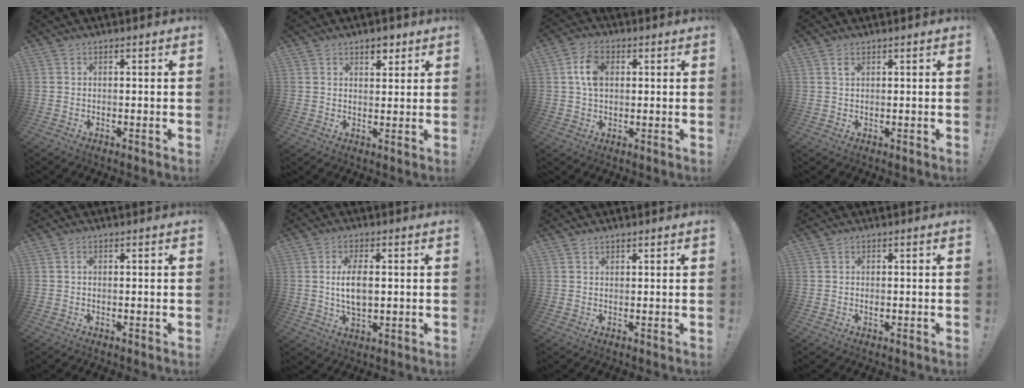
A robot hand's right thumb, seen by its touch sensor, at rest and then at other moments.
{"total": 4.5, "force": [2.9, 2.6, 2.2], "torque": [-0.012, -0.014, 0.048]}
{"total": 7.7, "force": [1.6, 5.2, 5.4], "torque": [-0.102, 0.010, 0.031]}
{"total": 1.4, "force": [0.7, 0.6, 1.1], "torque": [-0.013, -0.003, 0.010]}
{"total": 0.6, "force": [-0.1, 0.4, 0.5], "torque": [-0.016, 0.005, -0.001]}
{"total": 8.1, "force": [0.7, 4.1, 7.0], "torque": [-0.126, -0.006, 0.007]}
{"total": 1.2, "force": [1.0, 0.5, 0.4], "torque": [0.008, -0.007, 0.017]}
{"total": 0.8, "force": [-0.4, 0.6, 0.4], "torque": [0.000, -0.001, -0.008]}